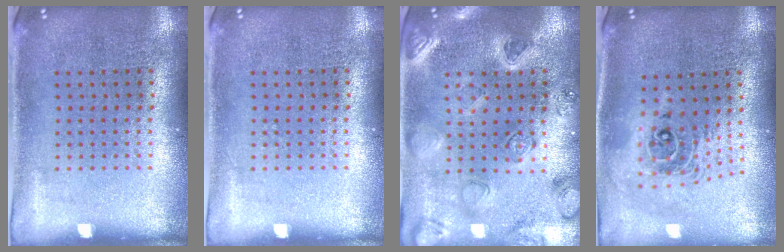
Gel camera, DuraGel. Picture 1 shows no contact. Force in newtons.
{"total": 0.0}
{"total": 2.2, "press": 2.2, "slide": 0.2}
{"total": 2.1, "press": 1.6, "slide": 1.4}